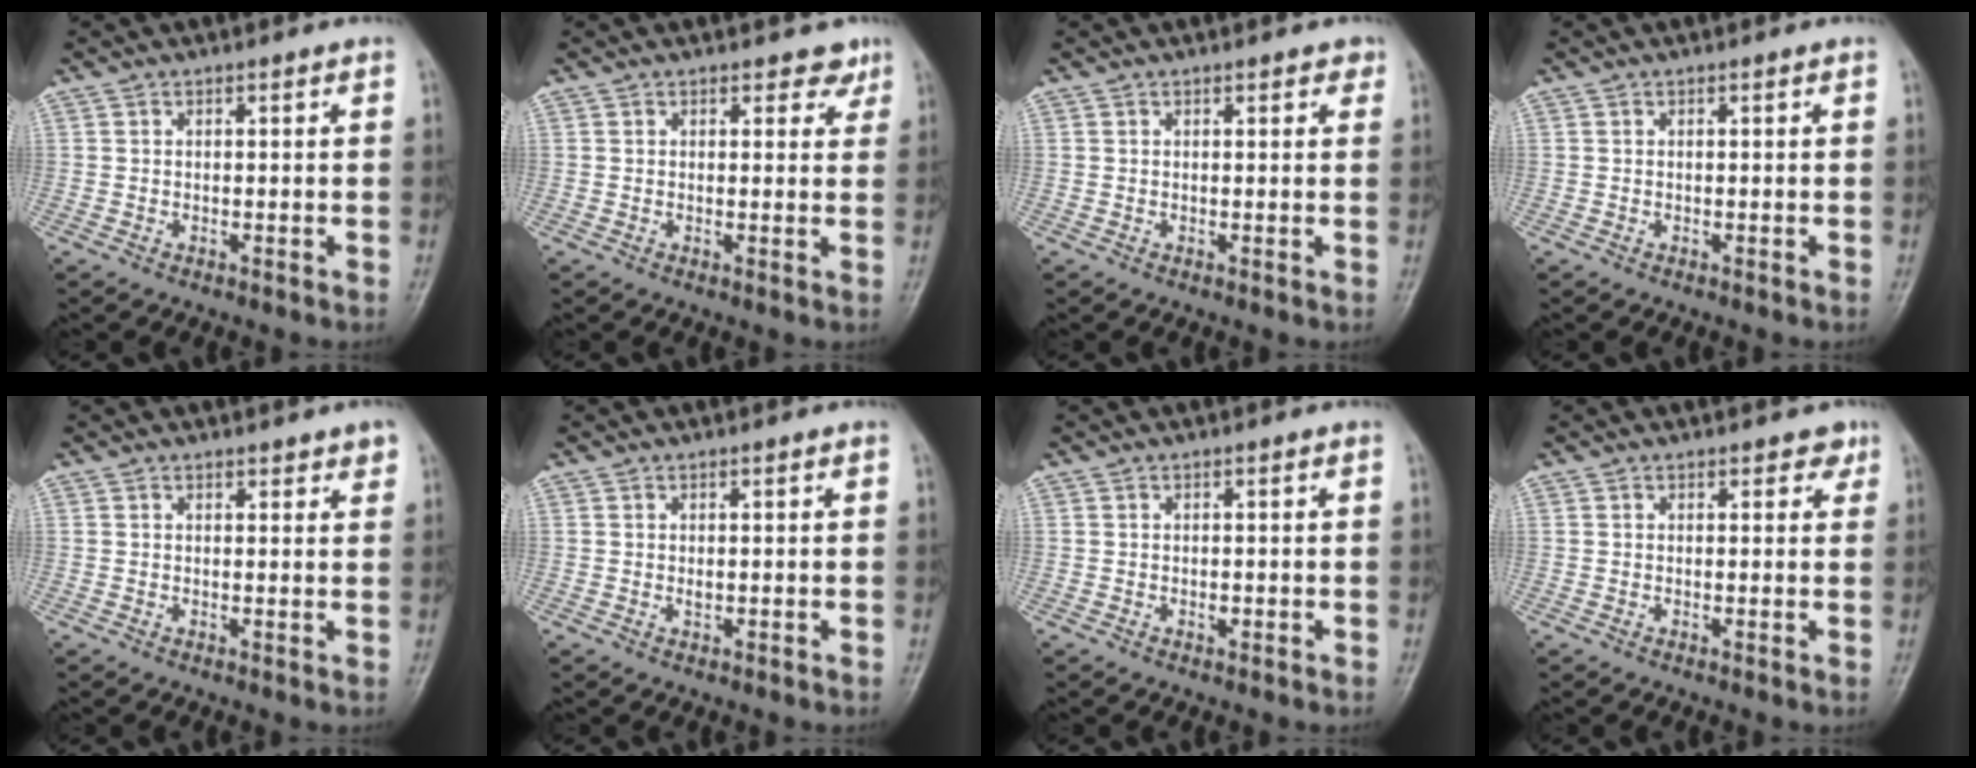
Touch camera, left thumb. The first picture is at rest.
{"total": 2.7, "force": [1.9, 1.7, 1.0], "torque": [0.014, -0.008, 0.020]}
{"total": 1.8, "force": [1.1, 0.9, 1.2], "torque": [-0.002, -0.001, 0.009]}
{"total": 0.0}
{"total": 2.4, "force": [1.9, 1.0, 1.1], "torque": [0.004, -0.008, 0.020]}
{"total": 1.0, "force": [0.3, 0.5, 0.8], "torque": [-0.010, -0.002, 0.007]}
{"total": 0.8, "force": [-0.1, 0.5, 0.6], "torque": [-0.006, 0.000, -0.001]}
{"total": 2.2, "force": [1.4, 1.3, 1.1], "torque": [0.007, -0.004, 0.012]}